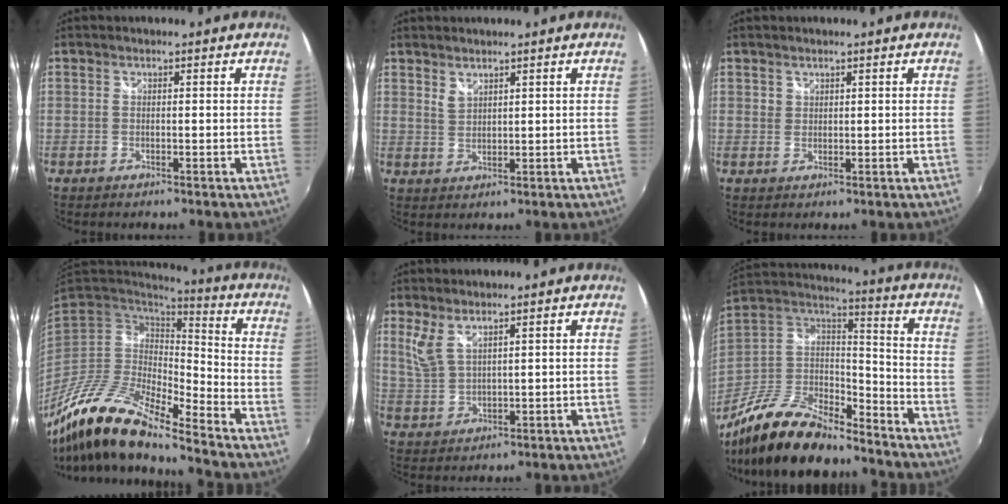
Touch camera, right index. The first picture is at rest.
{"total": 2.2, "force": [2.0, 0.7, 0.7], "torque": [-0.010, 0.002, 0.037]}
{"total": 1.3, "force": [0.9, 1.0, 0.1], "torque": [0.004, 0.004, 0.014]}
{"total": 17.6, "force": [-12.9, 3.0, 11.5], "torque": [-0.212, -0.032, -0.257]}
{"total": 4.2, "force": [2.9, 1.4, 2.8], "torque": [-0.062, -0.002, 0.064]}
{"total": 22.3, "force": [-17.0, 7.8, 12.2], "torque": [-0.254, -0.006, -0.296]}